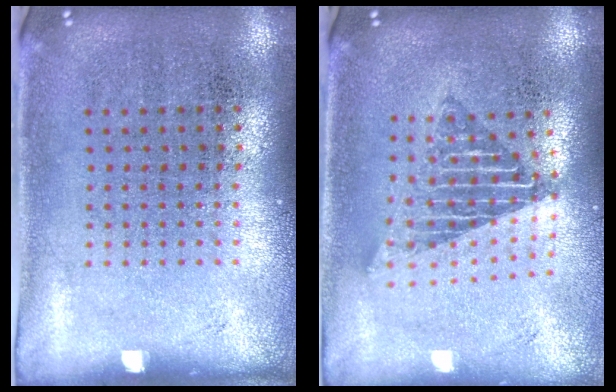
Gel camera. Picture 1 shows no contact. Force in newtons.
{"total": 1.6, "press": 1.4, "slide": 0.9}